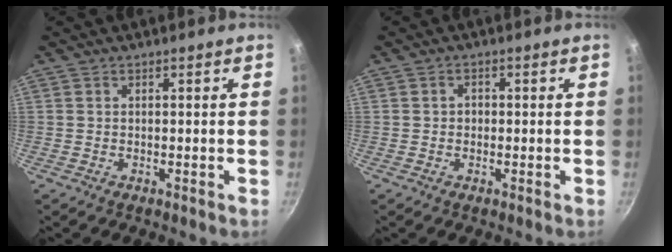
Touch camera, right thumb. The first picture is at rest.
{"total": 2.3, "force": [0.1, 1.8, 1.4], "torque": [-0.013, 0.004, 0.000]}